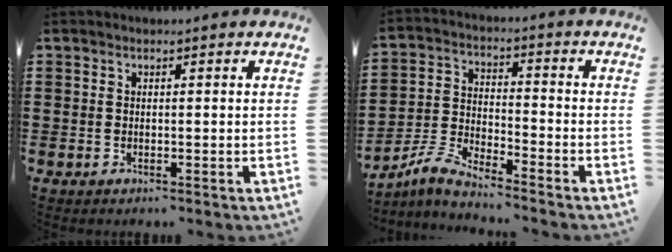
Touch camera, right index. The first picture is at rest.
{"total": 5.7, "force": [-5.2, 0.5, 2.2], "torque": [-0.067, -0.006, -0.110]}